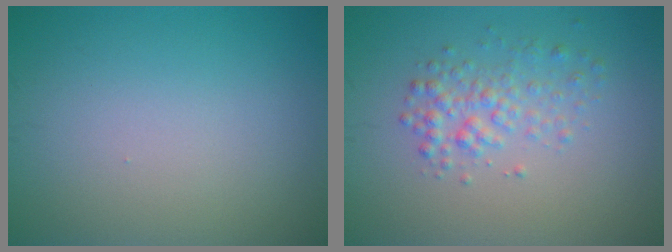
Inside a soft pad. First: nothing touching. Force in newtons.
{"total": 2.5, "press": 2.5, "slide": 0.1}